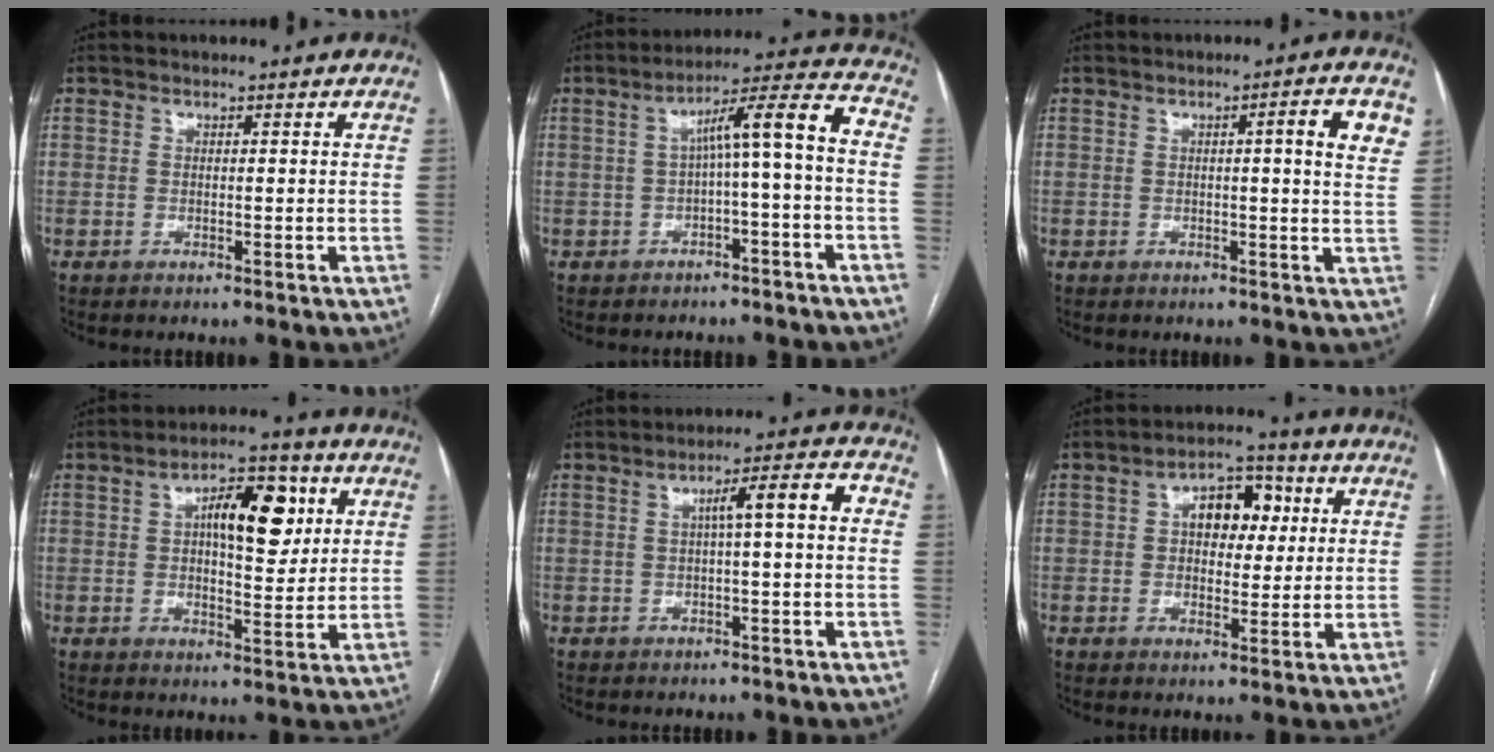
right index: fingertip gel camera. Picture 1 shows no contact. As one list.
[{"total": 8.9, "force": [-1.0, 0.2, 8.9], "torque": [-0.130, 0.039, -0.013]}, {"total": 6.0, "force": [1.8, 0.0, 5.7], "torque": [-0.069, 0.002, 0.018]}, {"total": 10.4, "force": [3.1, 4.0, 9.1], "torque": [-0.138, 0.020, 0.048]}, {"total": 6.0, "force": [0.5, 0.5, 6.0], "torque": [-0.090, 0.024, 0.007]}, {"total": 7.8, "force": [1.8, 4.6, 6.1], "torque": [-0.089, 0.027, 0.028]}]